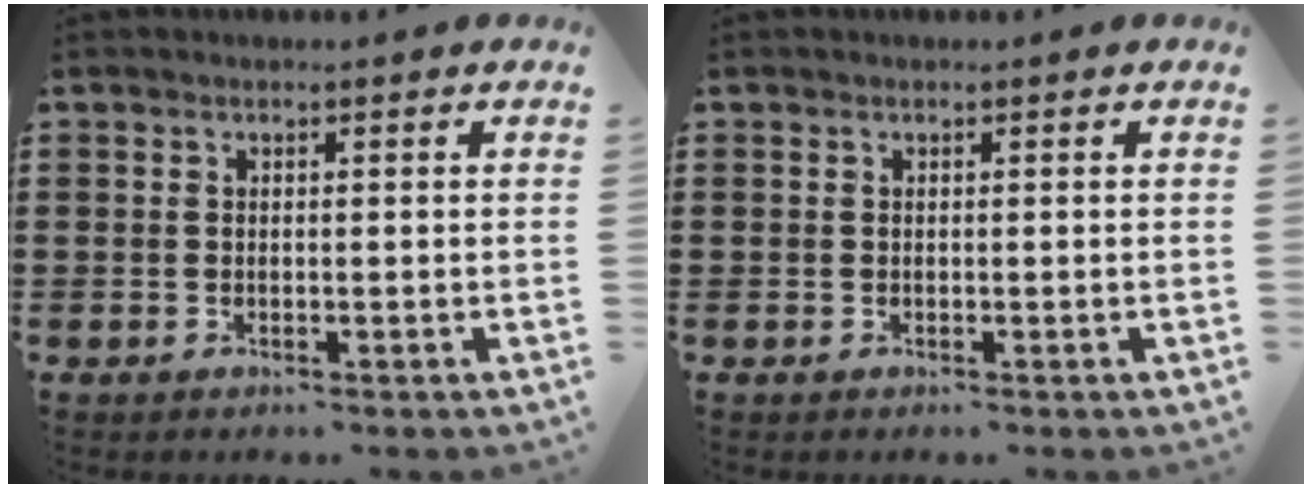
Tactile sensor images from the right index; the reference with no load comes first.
{"total": 0.0}